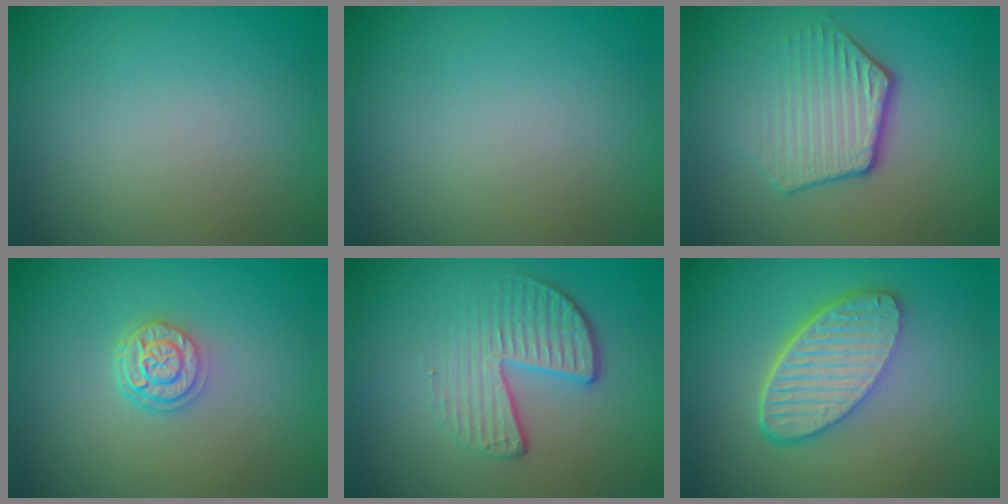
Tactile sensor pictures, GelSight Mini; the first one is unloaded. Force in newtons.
{"total": 0.0}
{"total": 3.9, "press": 2.9, "slide": 2.5}
{"total": 2.9, "press": 2.3, "slide": 1.8}
{"total": 4.2, "press": 2.9, "slide": 3.0}
{"total": 6.2, "press": 4.4, "slide": 4.3}